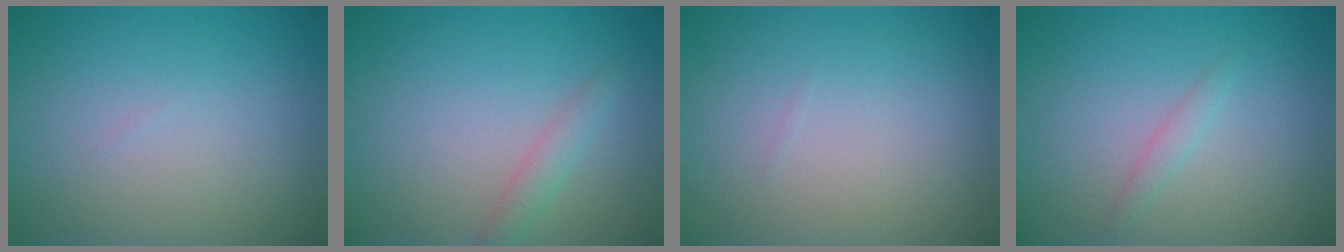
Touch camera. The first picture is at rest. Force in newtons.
{"total": 1.5, "press": 1.5, "slide": 0.0}
{"total": 0.0}
{"total": 1.0, "press": 0.9, "slide": 0.2}